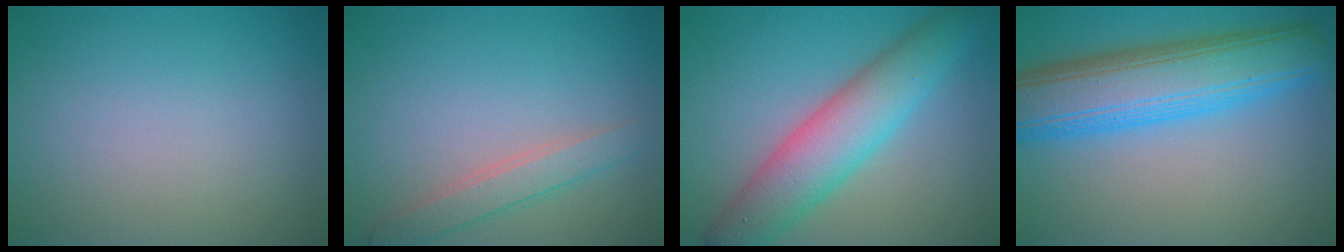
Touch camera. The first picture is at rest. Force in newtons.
{"total": 2.4, "press": 2.4, "slide": 0.1}
{"total": 7.1, "press": 7.1, "slide": 0.4}
{"total": 9.8, "press": 9.8, "slide": 0.3}